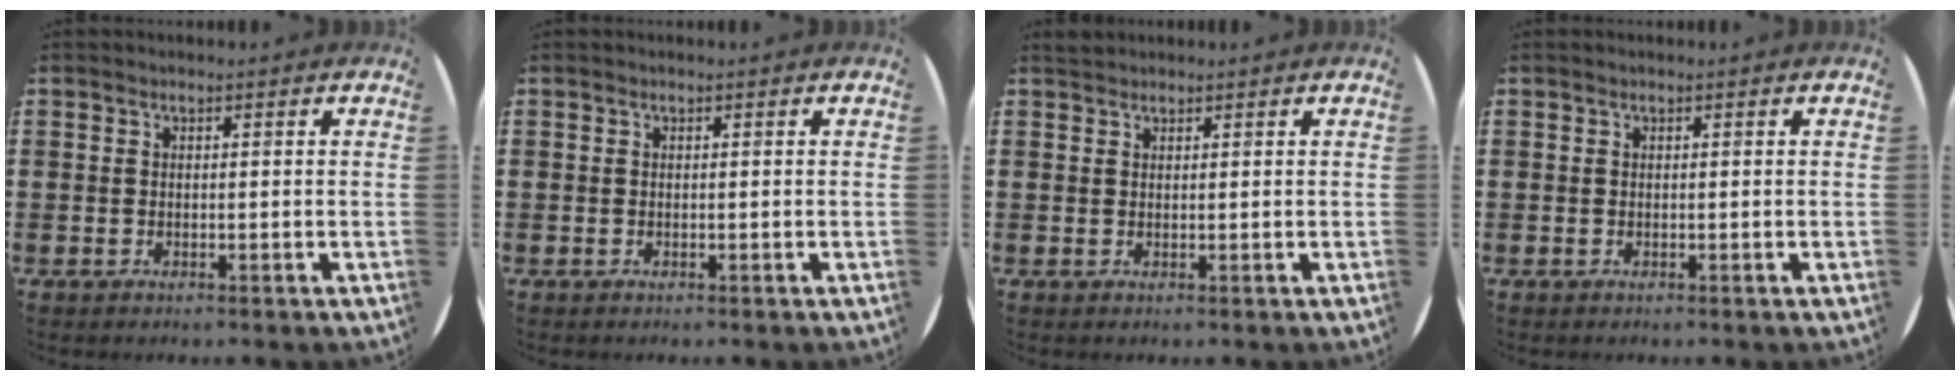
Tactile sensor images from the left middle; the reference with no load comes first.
{"total": 0.0}
{"total": 1.0, "force": [0.9, 0.2, -0.1], "torque": [0.001, 0.001, 0.018]}
{"total": 0.0}